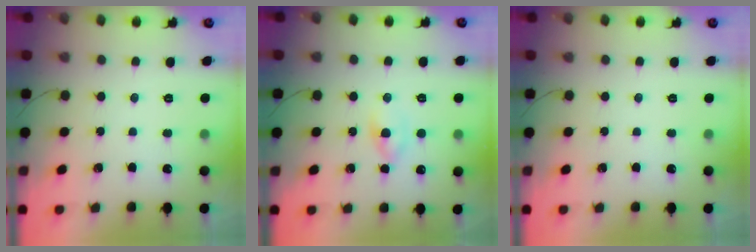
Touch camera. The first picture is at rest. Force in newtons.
{"total": 2.2, "press": 1.9, "slide": 1.1}
{"total": 0.0}